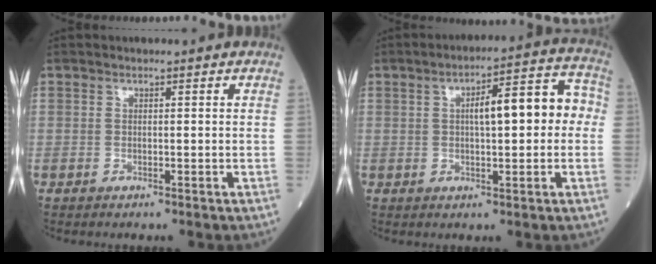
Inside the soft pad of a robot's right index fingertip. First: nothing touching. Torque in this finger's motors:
{"motor_torque": [1.34, -0.02, 0.25, 0.07]}